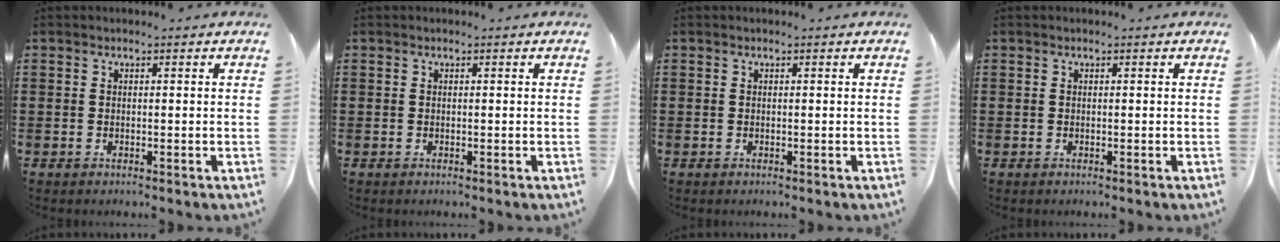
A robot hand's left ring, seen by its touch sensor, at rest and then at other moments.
{"total": 0.0}
{"total": 0.0}
{"total": 0.0}